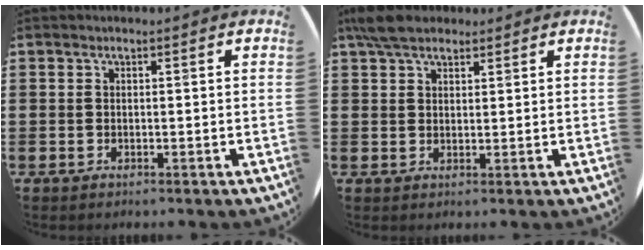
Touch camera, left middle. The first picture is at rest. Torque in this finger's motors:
{"motor_torque": [0.88, -0.73, 0.12, 0.02]}